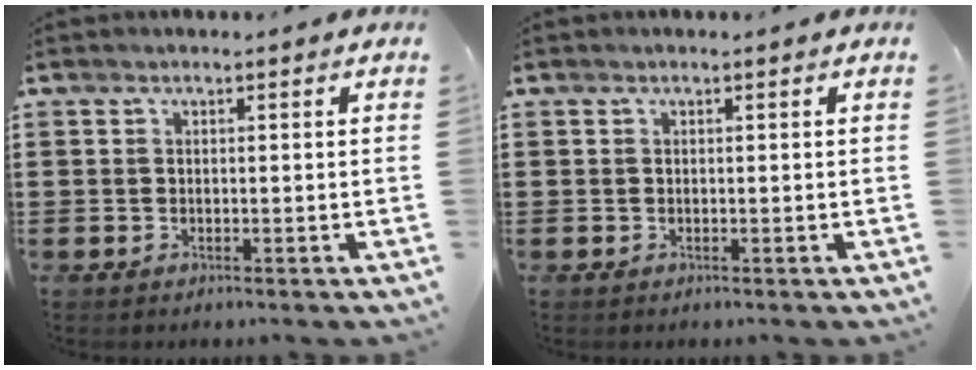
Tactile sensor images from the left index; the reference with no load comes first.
{"total": 0.0}